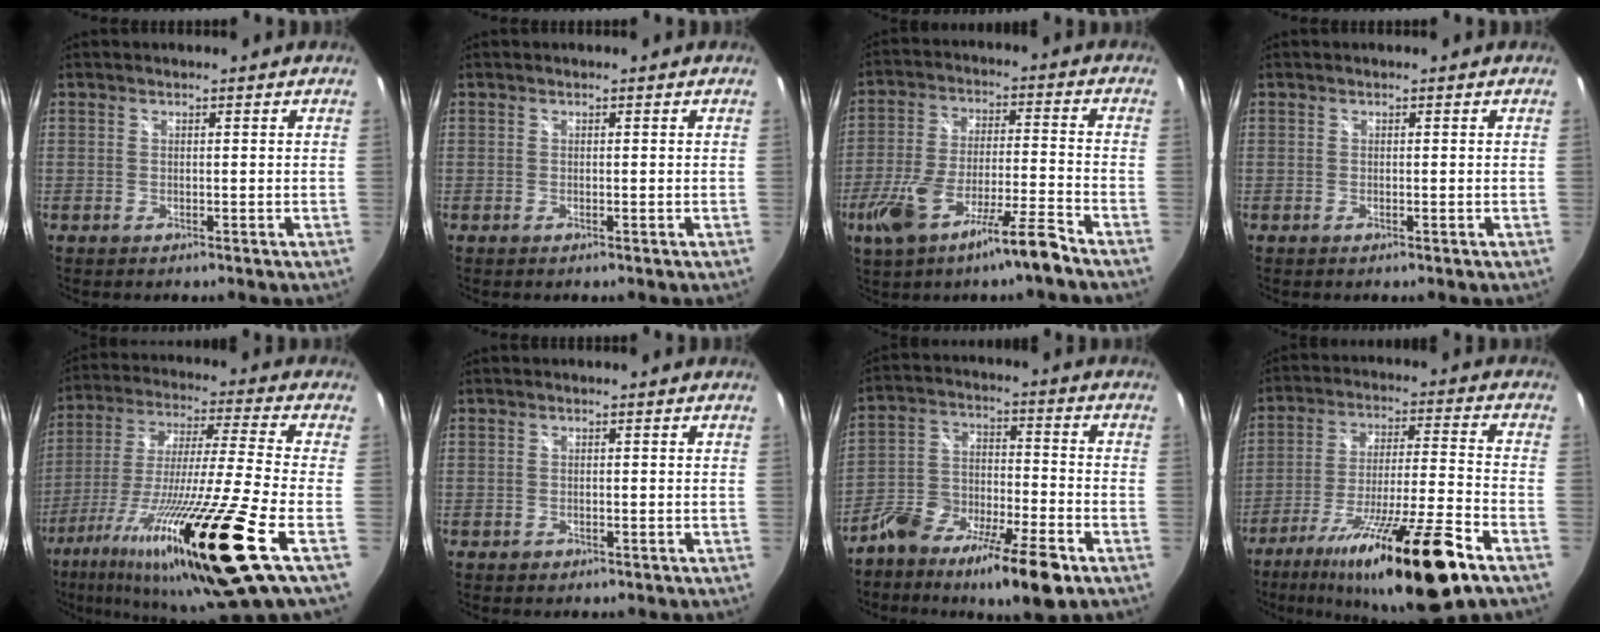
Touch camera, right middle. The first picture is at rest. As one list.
[{"total": 0.0}, {"total": 13.4, "force": [-8.8, 1.2, 10.0], "torque": [-0.211, -0.022, -0.158]}, {"total": 0.0}, {"total": 27.5, "force": [-13.7, -0.2, 23.8], "torque": [-0.440, -0.071, -0.244]}, {"total": 1.1, "force": [-0.6, 0.8, 0.4], "torque": [-0.008, -0.003, -0.009]}, {"total": 13.6, "force": [-8.5, 3.6, 10.0], "torque": [-0.189, -0.006, -0.156]}, {"total": 21.3, "force": [-14.0, 0.7, 16.0], "torque": [-0.285, -0.037, -0.231]}]